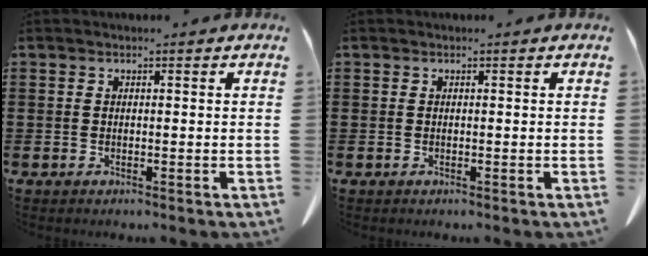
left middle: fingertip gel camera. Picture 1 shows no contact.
{"total": 0.0}